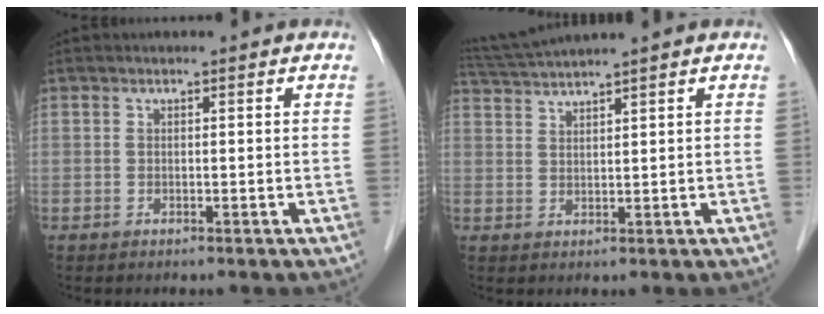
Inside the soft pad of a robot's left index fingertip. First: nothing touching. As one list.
[{"total": 5.3, "force": [4.7, -1.4, 1.8], "torque": [-0.039, 0.016, 0.093]}]